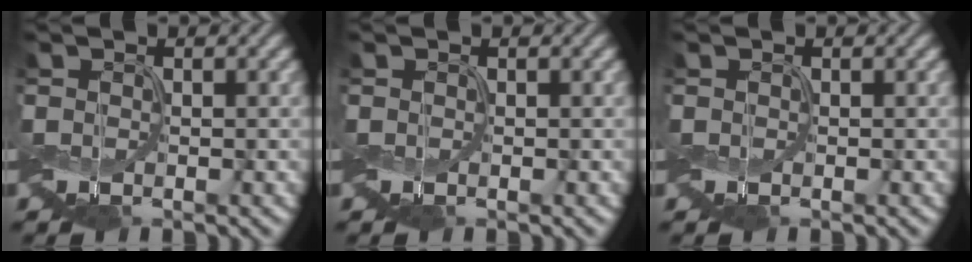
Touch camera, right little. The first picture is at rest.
{"total": 0.0}
{"total": 0.0}